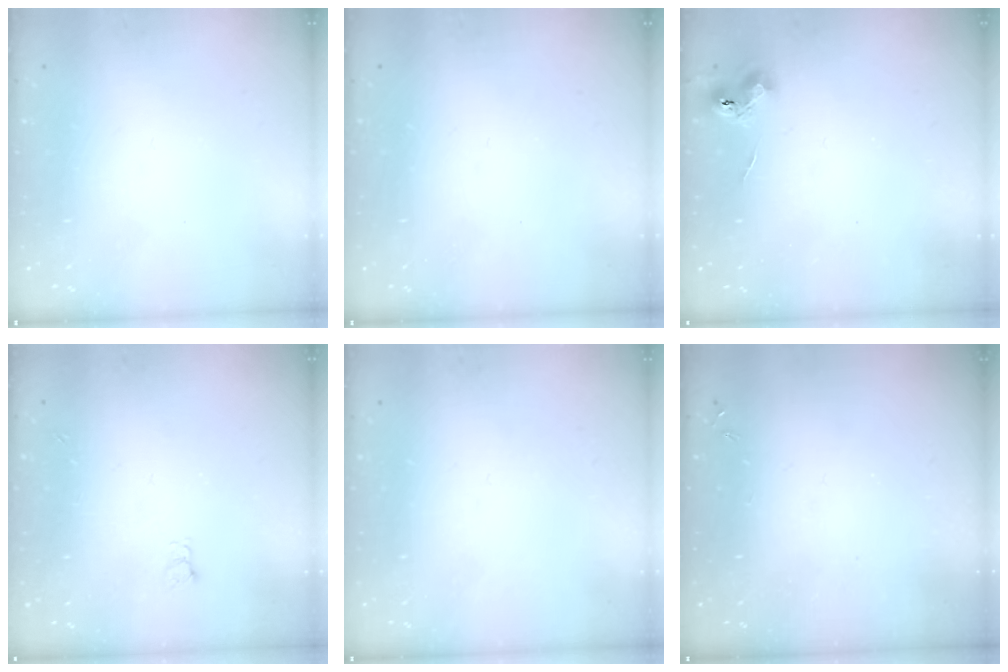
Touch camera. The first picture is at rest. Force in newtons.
{"total": 0.0}
{"total": 5.8, "press": 5.7, "slide": 0.6}
{"total": 3.5, "press": 3.5, "slide": 0.6}
{"total": 0.0}
{"total": 0.0}